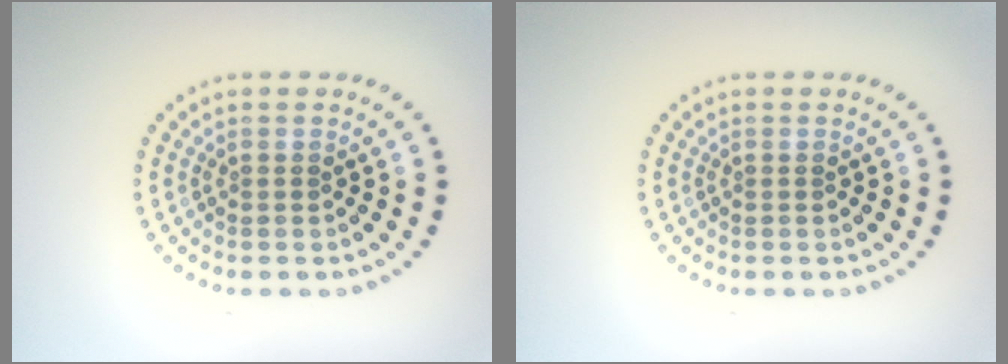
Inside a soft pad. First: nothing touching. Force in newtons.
{"total": 0.0}